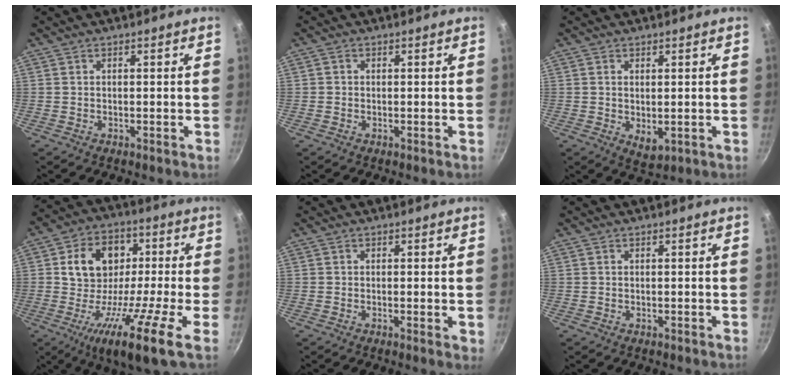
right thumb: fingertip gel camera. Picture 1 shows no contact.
{"total": 0.6, "force": [0.0, 0.6, 0.2], "torque": [-0.002, 0.003, -0.002]}
{"total": 3.8, "force": [0.0, 2.1, 3.2], "torque": [-0.049, -0.013, 0.005]}
{"total": 16.9, "force": [-4.5, 7.1, 14.6], "torque": [-0.223, 0.032, -0.100]}
{"total": 1.5, "force": [-0.1, 0.4, 1.5], "torque": [-0.022, -0.004, -0.004]}
{"total": 0.0}